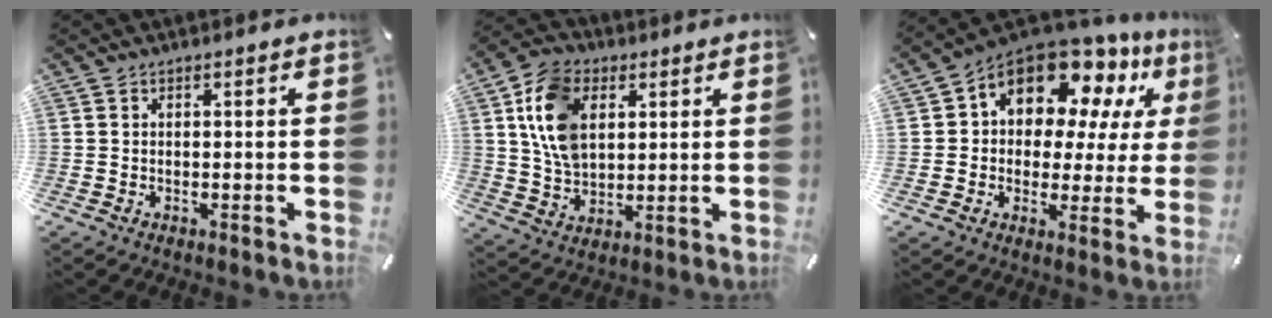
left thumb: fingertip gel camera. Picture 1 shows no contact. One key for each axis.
{"total": 12.7, "fx": 4.0, "fy": 9.1, "fz": 7.8, "tx": -0.175, "ty": 0.005, "tz": 0.073}
{"total": 13.8, "fx": 9.4, "fy": 8.0, "fz": 6.2, "tx": -0.109, "ty": -0.075, "tz": 0.167}